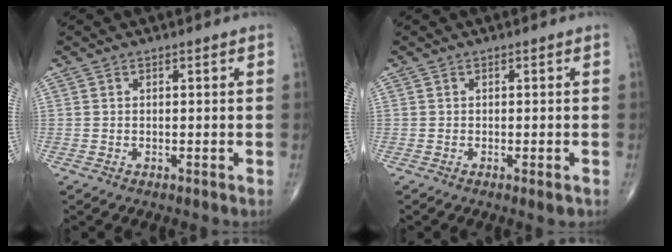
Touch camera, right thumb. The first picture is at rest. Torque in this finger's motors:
{"motor_torque": [-0.24, 0.00, -0.23, 0.06, -0.01]}